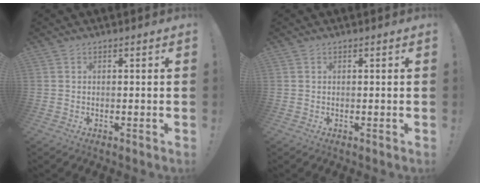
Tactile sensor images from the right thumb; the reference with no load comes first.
{"total": 0.0}